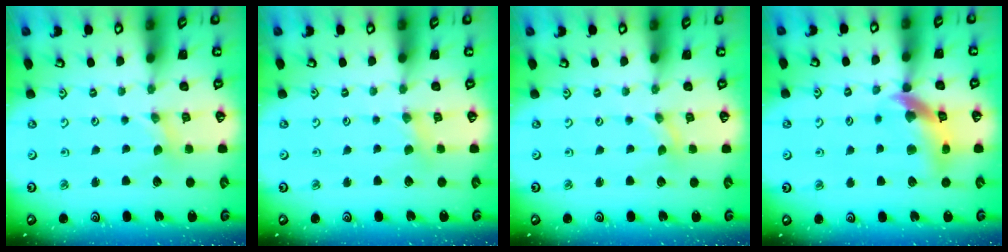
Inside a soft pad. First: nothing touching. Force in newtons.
{"total": 2.8, "press": 2.8, "slide": 0.4}
{"total": 0.0}
{"total": 13.2, "press": 13.1, "slide": 1.6}